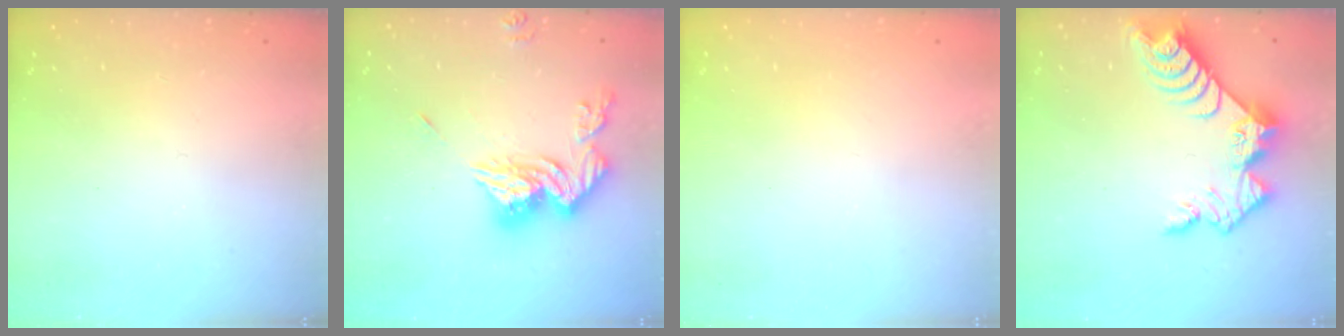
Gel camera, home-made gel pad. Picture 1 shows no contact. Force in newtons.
{"total": 13.7, "press": 13.6, "slide": 1.3}
{"total": 0.0}
{"total": 10.5, "press": 10.4, "slide": 0.8}